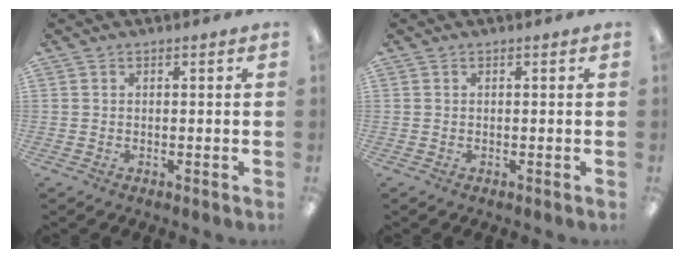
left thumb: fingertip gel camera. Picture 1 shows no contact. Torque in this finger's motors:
{"motor_torque": [0.00, 0.00, 0.18, -0.14, 0.00]}